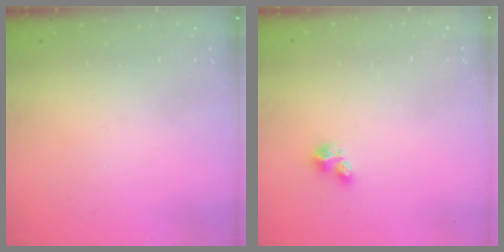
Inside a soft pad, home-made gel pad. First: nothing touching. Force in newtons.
{"total": 3.1, "press": 3.0, "slide": 0.5}